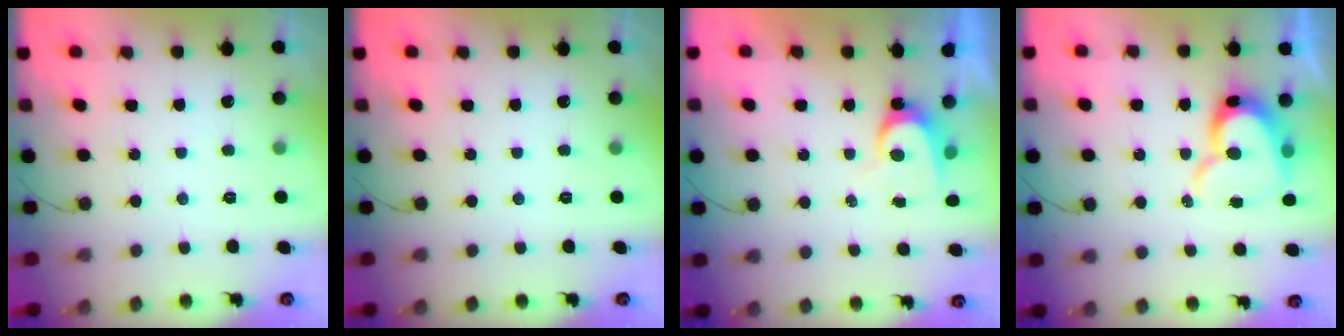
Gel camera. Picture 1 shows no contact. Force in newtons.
{"total": 0.0}
{"total": 5.7, "press": 5.7, "slide": 0.4}
{"total": 13.2, "press": 13.2, "slide": 1.1}